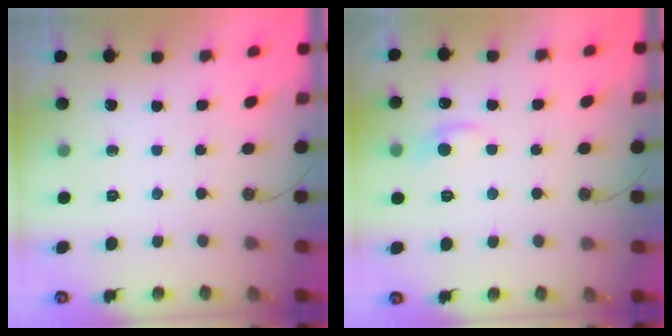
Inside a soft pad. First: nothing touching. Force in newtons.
{"total": 0.8, "press": 0.0, "slide": 0.8}